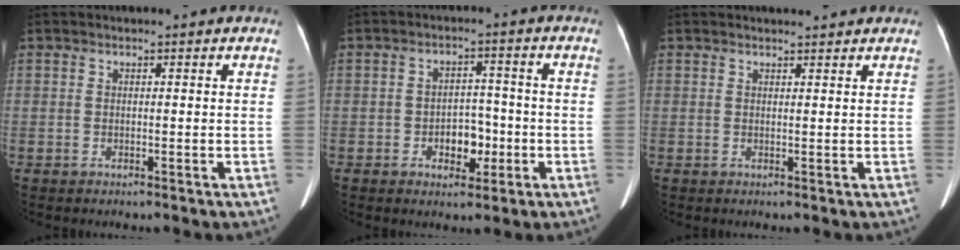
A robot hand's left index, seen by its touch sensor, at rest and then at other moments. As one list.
[{"total": 5.0, "force": [-1.8, 3.2, 3.5], "torque": [-0.054, 0.011, -0.026]}, {"total": 2.3, "force": [2.3, 0.2, 0.5], "torque": [-0.012, 0.007, 0.028]}]